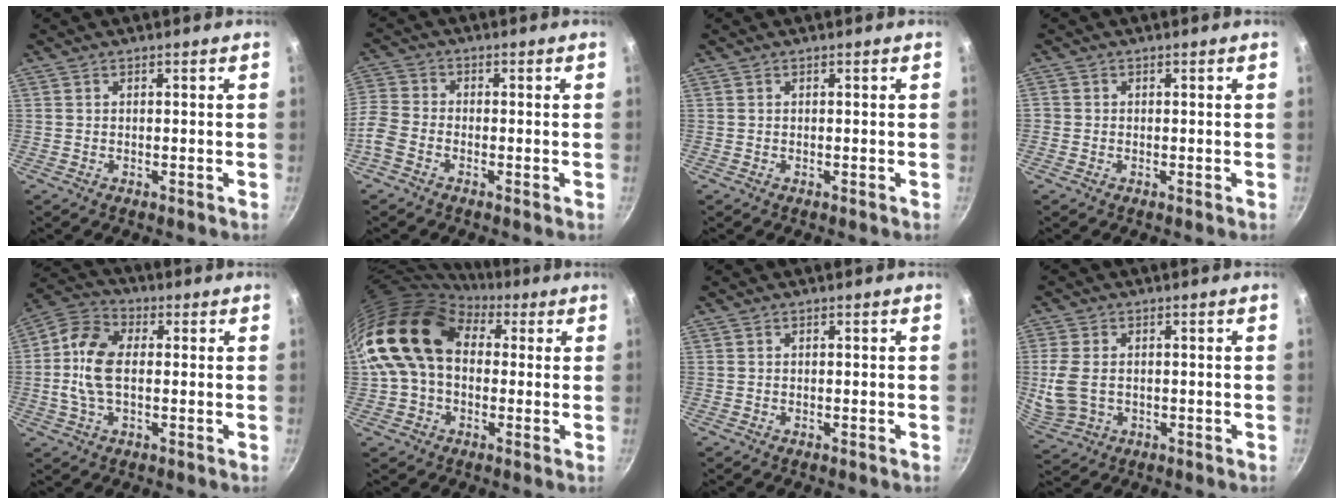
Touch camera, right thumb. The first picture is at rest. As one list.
[{"total": 7.4, "force": [-3.4, 5.2, 4.0], "torque": [-0.099, 0.024, -0.090]}, {"total": 0.0}, {"total": 0.8, "force": [-0.3, 0.7, 0.1], "torque": [-0.003, 0.001, -0.009]}, {"total": 10.8, "force": [0.1, 6.4, 8.7], "torque": [-0.166, 0.025, -0.015]}, {"total": 16.2, "force": [2.4, 11.8, 10.9], "torque": [-0.172, 0.032, 0.028]}, {"total": 0.0}, {"total": 7.5, "force": [-0.2, 5.2, 5.4], "torque": [-0.117, -0.001, 0.006]}]